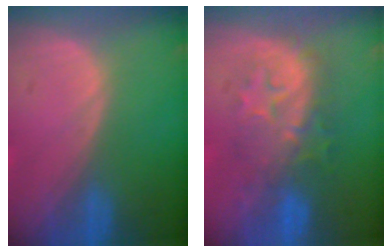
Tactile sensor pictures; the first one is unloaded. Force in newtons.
{"total": 8.4, "press": 8.2, "slide": 1.4}